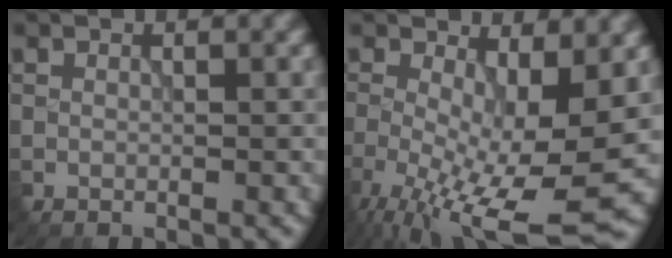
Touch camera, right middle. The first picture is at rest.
{"total": 11.1, "force": [-3.0, 3.6, 10.0], "torque": [-0.183, -0.021, -0.042]}